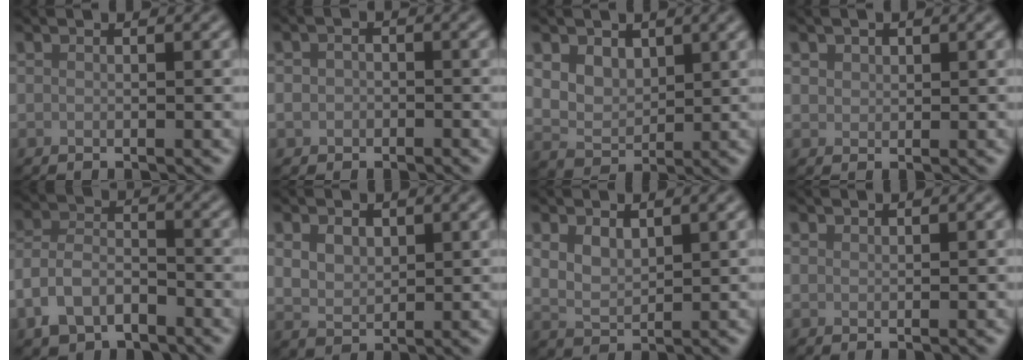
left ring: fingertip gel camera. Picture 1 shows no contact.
{"total": 1.7, "force": [-0.6, 1.5, 0.5], "torque": [-0.002, -0.004, -0.015]}
{"total": 3.1, "force": [1.4, 2.2, 1.7], "torque": [-0.037, -0.007, 0.026]}
{"total": 1.1, "force": [0.6, 0.8, 0.2], "torque": [-0.003, -0.001, 0.012]}
{"total": 4.5, "force": [-2.6, 2.6, 2.5], "torque": [-0.047, 0.000, -0.061]}
{"total": 2.6, "force": [1.2, 1.7, 1.6], "torque": [-0.035, -0.004, 0.027]}
{"total": 2.5, "force": [1.2, 1.3, 1.7], "torque": [-0.038, -0.004, 0.029]}
{"total": 0.7, "force": [0.7, 0.2, 0.0], "torque": [0.001, -0.001, 0.016]}